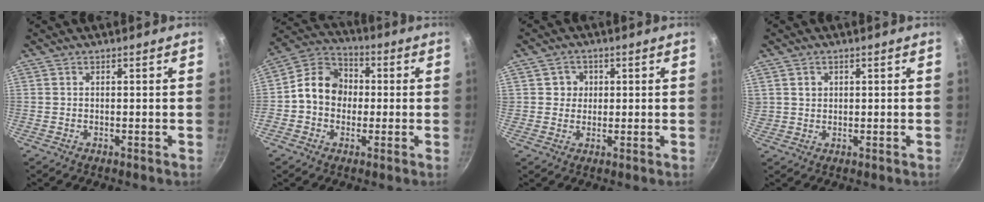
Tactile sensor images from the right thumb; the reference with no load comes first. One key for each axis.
{"total": 10.9, "fx": -0.2, "fy": 9.3, "fz": 5.8, "tx": -0.061, "ty": 0.028, "tz": -0.027}
{"total": 3.6, "fx": 0.7, "fy": 3.4, "fz": 0.7, "tx": 0.017, "ty": 0.005, "tz": 0.008}
{"total": 2.5, "fx": 0.9, "fy": 2.2, "fz": 0.7, "tx": -0.003, "ty": 0.009, "tz": 0.019}